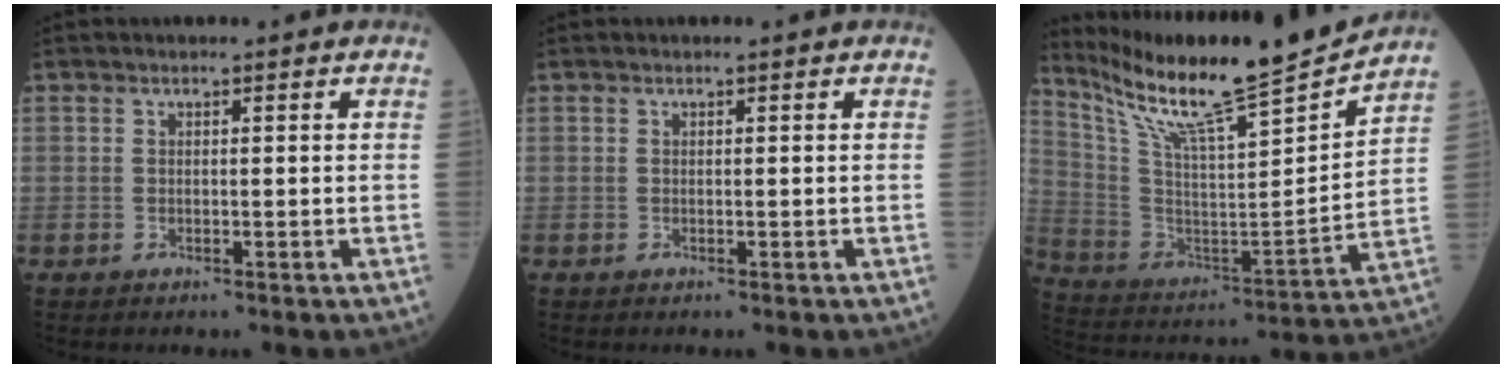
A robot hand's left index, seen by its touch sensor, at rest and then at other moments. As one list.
[{"total": 0.0}, {"total": 20.4, "force": [18.1, -1.1, 9.4], "torque": [-0.177, -0.040, 0.304]}]